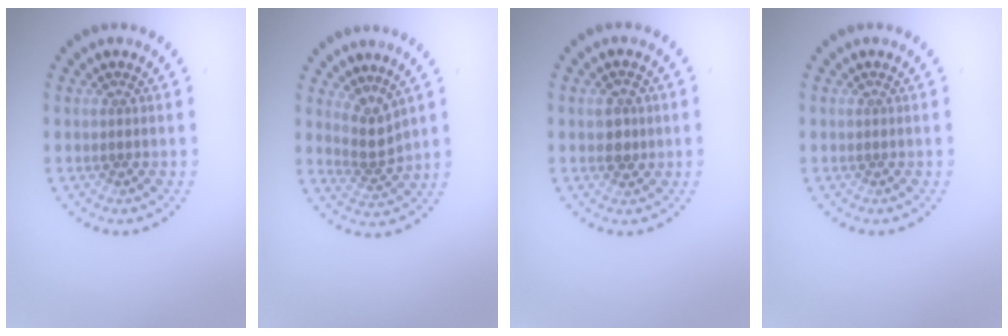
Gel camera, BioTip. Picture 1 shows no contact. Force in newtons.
{"total": 2.6, "press": 1.8, "slide": 1.8}
{"total": 2.0, "press": 2.0, "slide": 0.2}
{"total": 0.0}